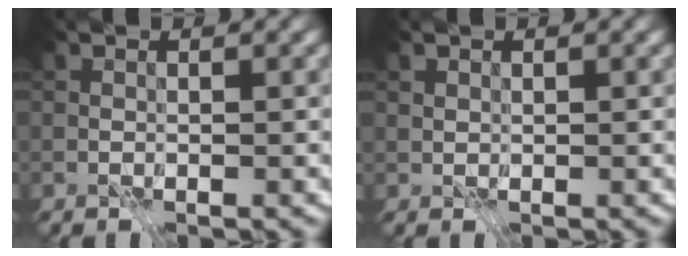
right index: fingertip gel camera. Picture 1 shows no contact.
{"total": 0.7, "force": [0.5, 0.5, 0.1], "torque": [-0.002, 0.000, 0.011]}